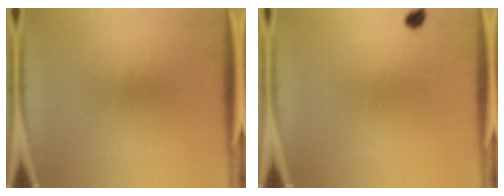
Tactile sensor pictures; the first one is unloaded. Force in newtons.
{"total": 1.2}